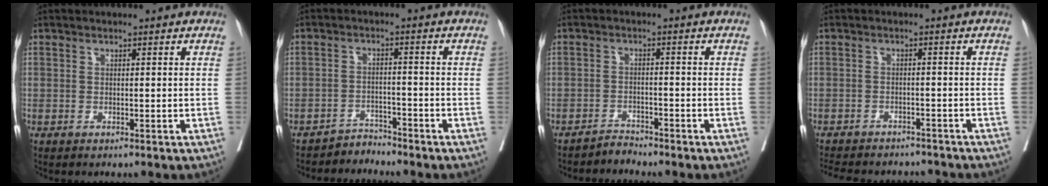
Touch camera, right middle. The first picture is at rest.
{"total": 2.8, "force": [-2.6, 0.0, -1.0], "torque": [0.024, -0.007, -0.044]}
{"total": 2.1, "force": [-2.0, -0.2, -0.6], "torque": [0.015, -0.010, -0.036]}
{"total": 13.5, "force": [-12.1, 4.2, 4.1], "torque": [-0.092, 0.002, -0.156]}